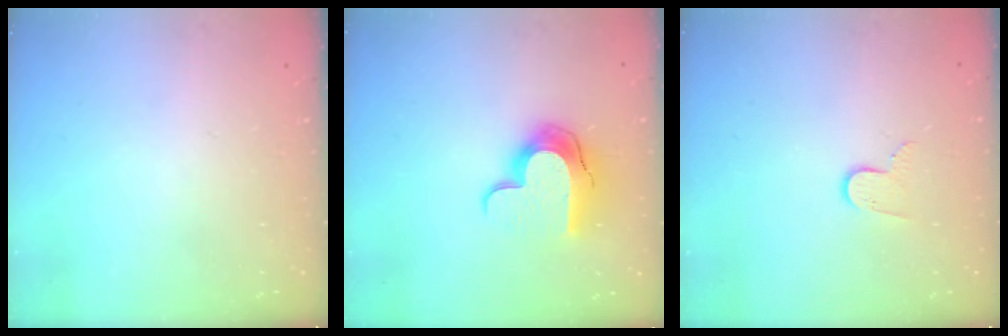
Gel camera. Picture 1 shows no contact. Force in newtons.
{"total": 12.5, "press": 12.5, "slide": 0.7}
{"total": 6.4, "press": 6.3, "slide": 0.6}